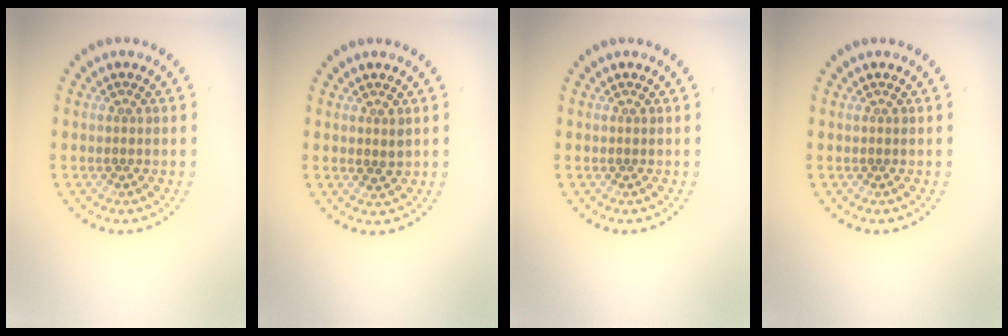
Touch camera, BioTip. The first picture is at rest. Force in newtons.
{"total": 0.8, "press": 0.8, "slide": 0.2}
{"total": 0.0}
{"total": 0.0}